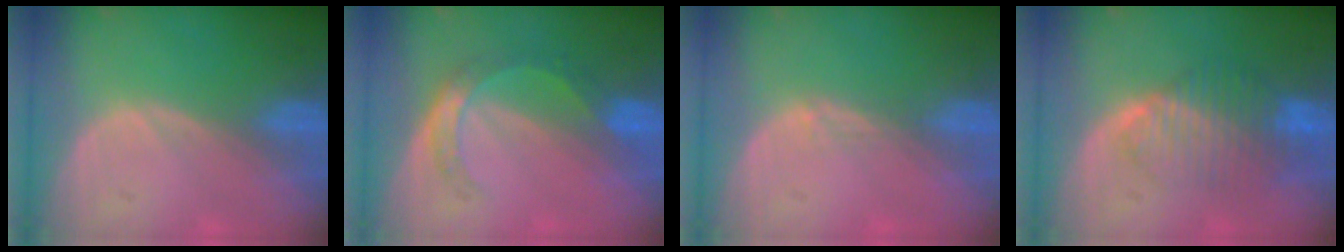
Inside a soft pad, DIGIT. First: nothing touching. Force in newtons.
{"total": 5.4, "press": 4.7, "slide": 2.5}
{"total": 1.0, "press": 0.7, "slide": 0.7}
{"total": 8.4, "press": 7.2, "slide": 4.2}